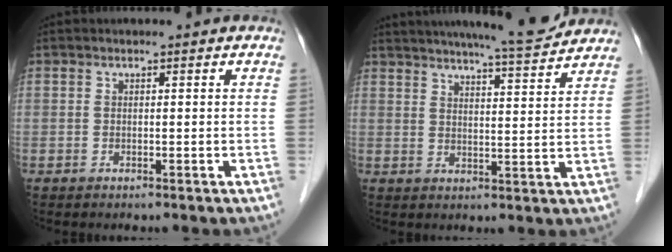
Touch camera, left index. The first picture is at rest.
{"total": 12.2, "force": [11.1, 0.3, 4.9], "torque": [-0.076, 0.000, 0.148]}